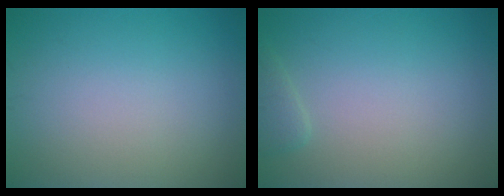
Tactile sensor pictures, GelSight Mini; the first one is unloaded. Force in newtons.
{"total": 1.2, "press": 1.2, "slide": 0.1}